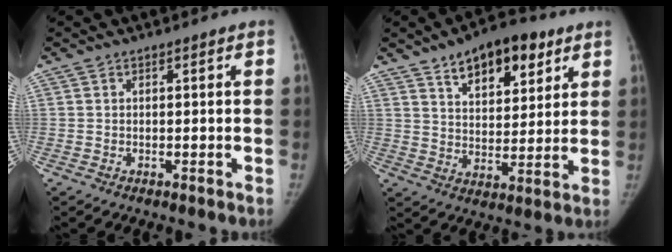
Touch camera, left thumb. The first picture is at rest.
{"total": 14.2, "force": [8.2, 7.1, 9.1], "torque": [-0.092, -0.033, 0.127]}